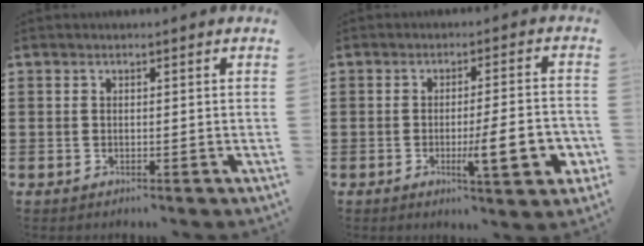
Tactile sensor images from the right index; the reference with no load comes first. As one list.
[{"total": 9.8, "force": [-2.6, 1.8, 9.3], "torque": [-0.127, -0.009, -0.038]}]